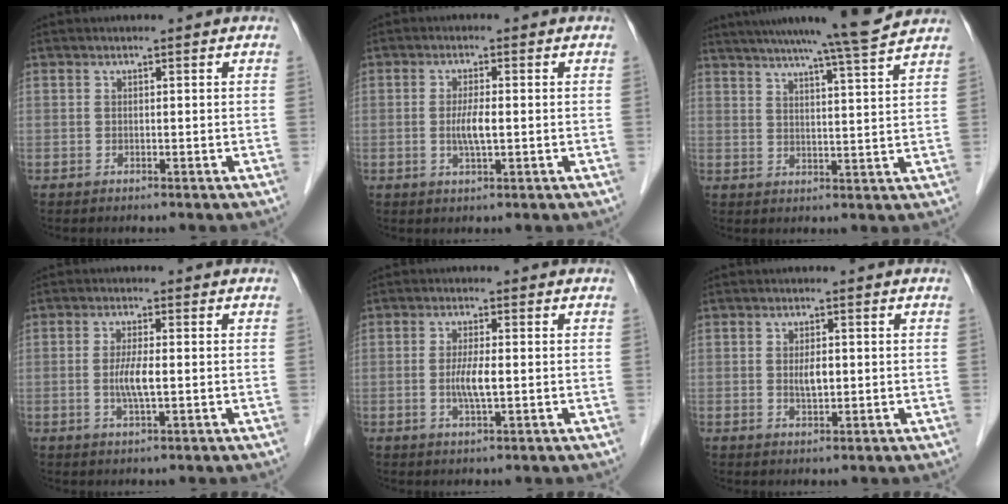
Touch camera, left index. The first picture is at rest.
{"total": 3.4, "force": [-0.4, 0.5, 3.3], "torque": [-0.067, -0.003, -0.006]}
{"total": 13.0, "force": [11.6, -1.6, 5.7], "torque": [-0.099, -0.009, 0.155]}
{"total": 3.8, "force": [-0.4, 0.4, 3.8], "torque": [-0.076, -0.004, -0.008]}
{"total": 3.7, "force": [-0.4, 0.4, 3.7], "torque": [-0.074, -0.005, -0.008]}
{"total": 2.5, "force": [0.0, 1.0, 2.3], "torque": [-0.043, 0.000, 0.001]}